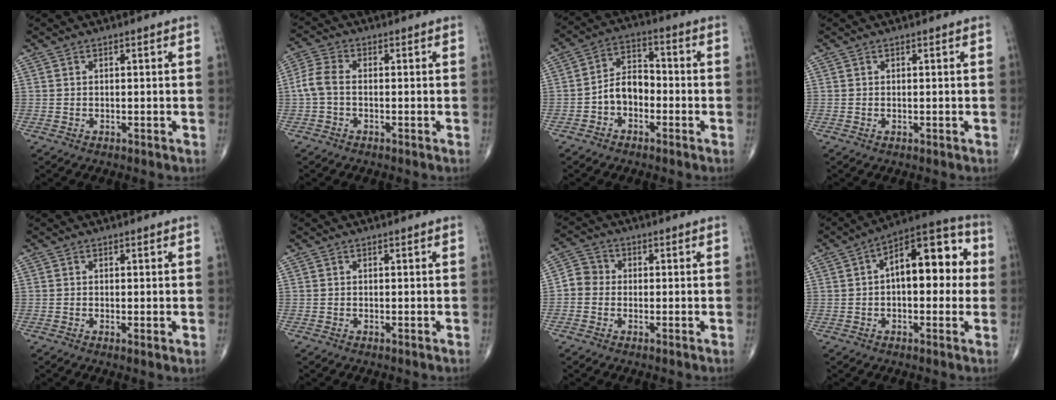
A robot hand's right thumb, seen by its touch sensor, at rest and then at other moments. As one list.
[{"total": 4.4, "force": [-0.6, 2.6, 3.5], "torque": [-0.085, 0.013, -0.022]}, {"total": 7.1, "force": [-2.2, 4.9, 4.6], "torque": [-0.062, 0.036, -0.053]}, {"total": 0.0}, {"total": 1.0, "force": [-0.1, 0.1, 1.0], "torque": [-0.022, -0.004, -0.004]}, {"total": 0.0}, {"total": 4.1, "force": [-0.6, 3.8, 1.4], "torque": [-0.008, 0.011, -0.025]}, {"total": 15.6, "force": [1.7, 7.8, 13.5], "torque": [-0.161, 0.038, 0.016]}]